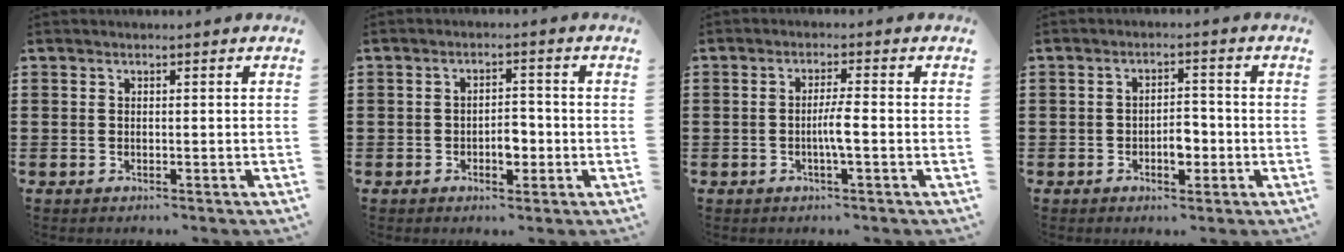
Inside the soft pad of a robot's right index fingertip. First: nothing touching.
{"total": 3.7, "force": [-1.1, 2.0, 2.9], "torque": [-0.046, 0.001, -0.023]}
{"total": 3.2, "force": [-0.8, 0.1, 3.1], "torque": [-0.057, -0.002, -0.016]}
{"total": 3.9, "force": [-1.4, 2.1, 3.0], "torque": [-0.054, 0.005, -0.025]}